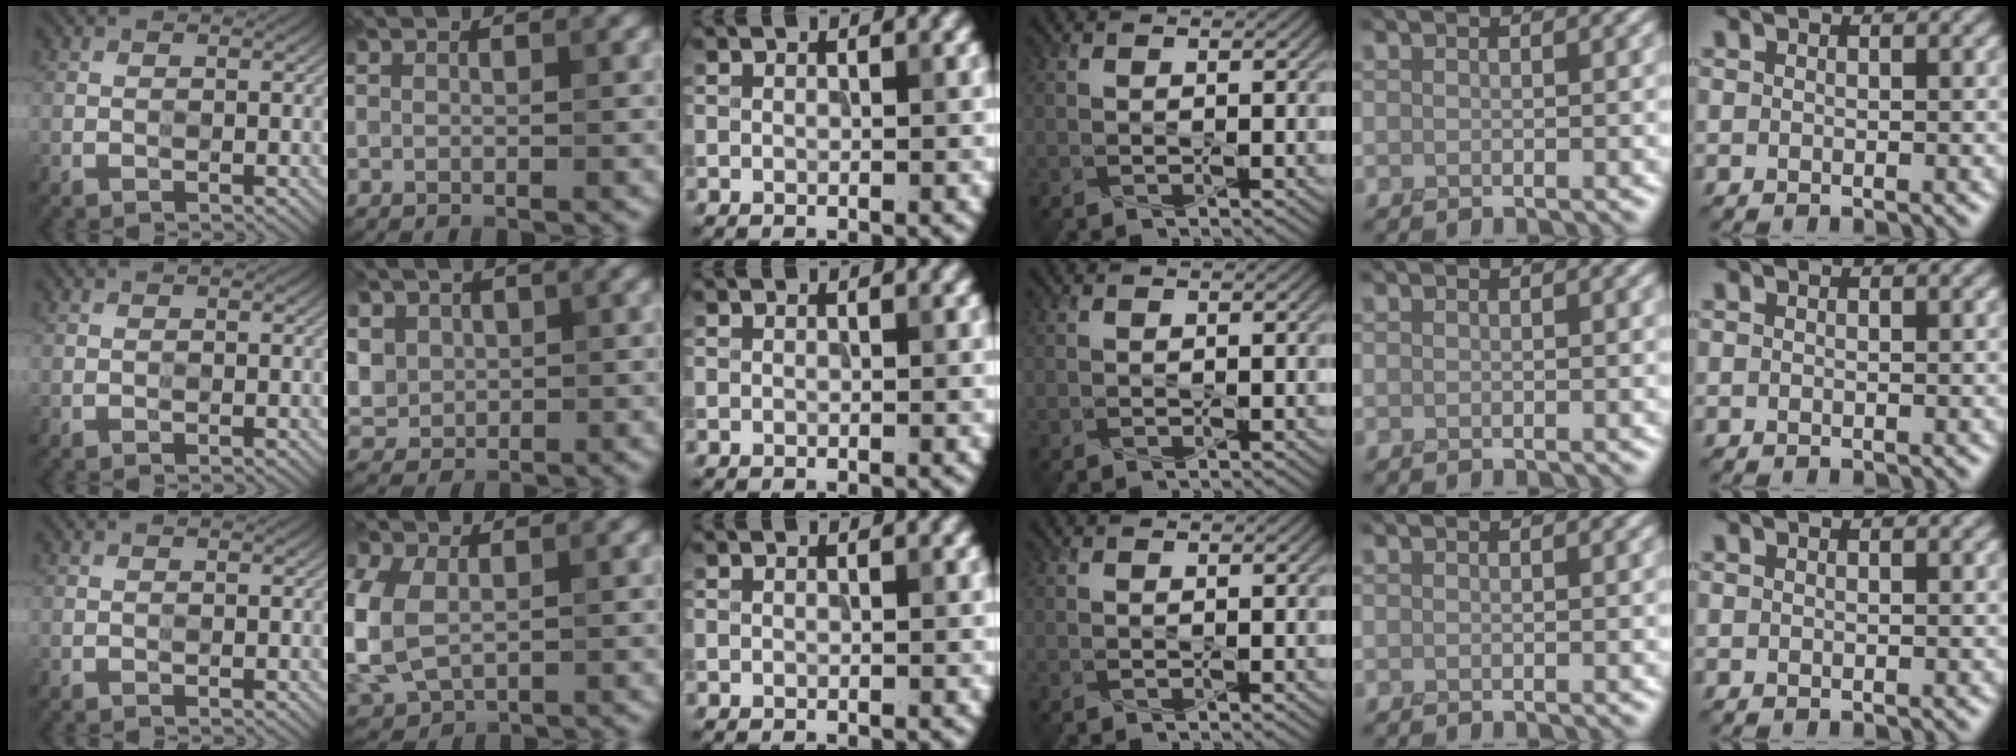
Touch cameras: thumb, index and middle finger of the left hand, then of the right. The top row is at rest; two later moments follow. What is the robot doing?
{"motion": "press", "object": "toy piano key"}